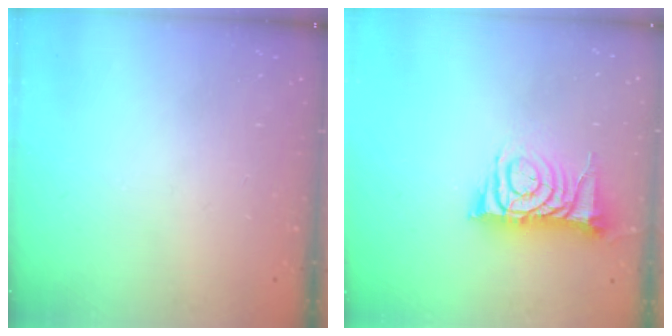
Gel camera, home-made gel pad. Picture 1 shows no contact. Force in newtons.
{"total": 10.3, "press": 10.3, "slide": 1.0}